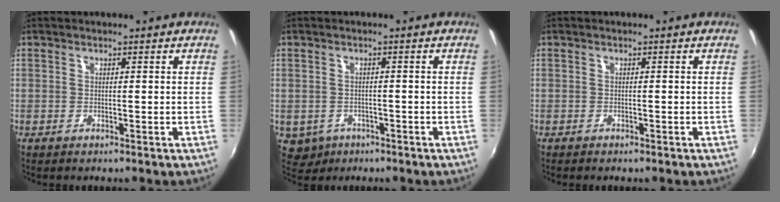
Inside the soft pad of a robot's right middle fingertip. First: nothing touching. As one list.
[{"total": 4.7, "force": [-1.9, 4.0, 1.6], "torque": [-0.040, -0.008, -0.021]}, {"total": 0.9, "force": [-0.8, 0.4, 0.3], "torque": [-0.009, -0.004, -0.013]}]